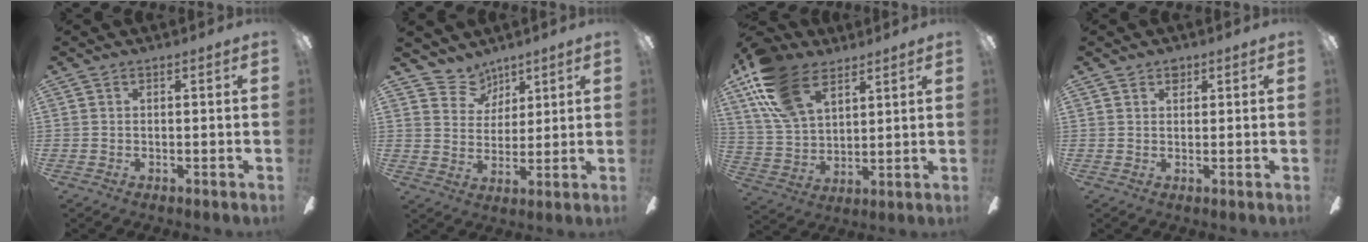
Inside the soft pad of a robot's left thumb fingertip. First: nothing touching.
{"total": 7.7, "force": [6.0, 4.7, 0.2], "torque": [-0.015, -0.038, 0.116]}
{"total": 17.9, "force": [10.4, 10.2, 10.4], "torque": [-0.226, -0.024, 0.196]}
{"total": 2.0, "force": [1.4, 1.2, 0.7], "torque": [0.001, -0.006, 0.022]}